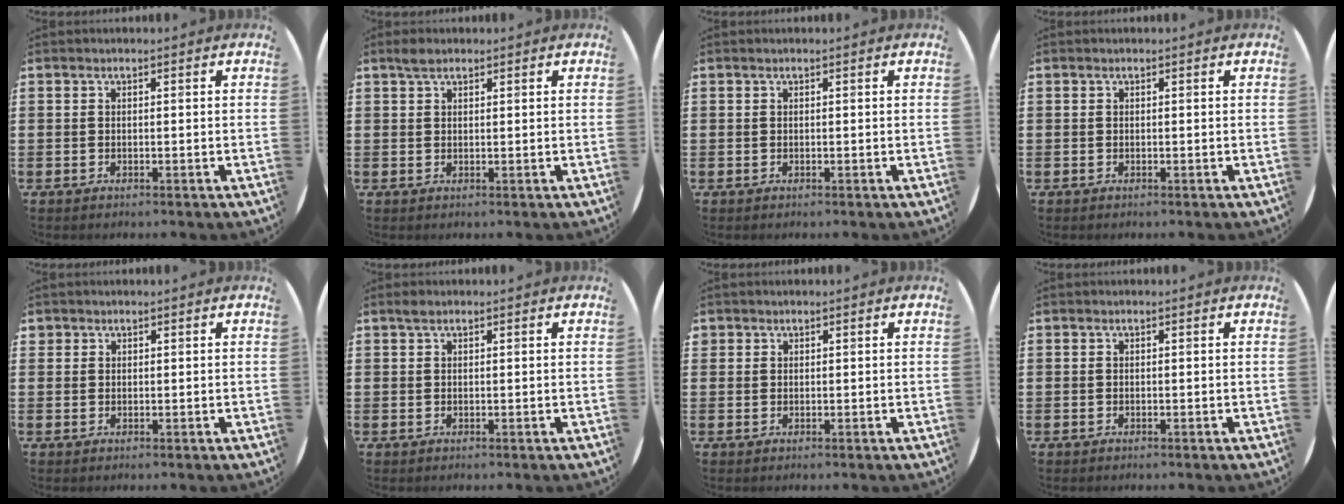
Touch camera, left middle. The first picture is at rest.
{"total": 1.7, "force": [1.3, 0.7, 0.8], "torque": [-0.009, 0.002, 0.022]}
{"total": 0.0}
{"total": 0.0}
{"total": 0.8, "force": [0.7, 0.4, -0.1], "torque": [-0.001, 0.003, 0.014]}
{"total": 0.8, "force": [0.6, 0.4, 0.3], "torque": [0.001, 0.001, 0.008]}
{"total": 0.8, "force": [0.6, 0.4, -0.1], "torque": [0.000, 0.003, 0.013]}
{"total": 0.0}